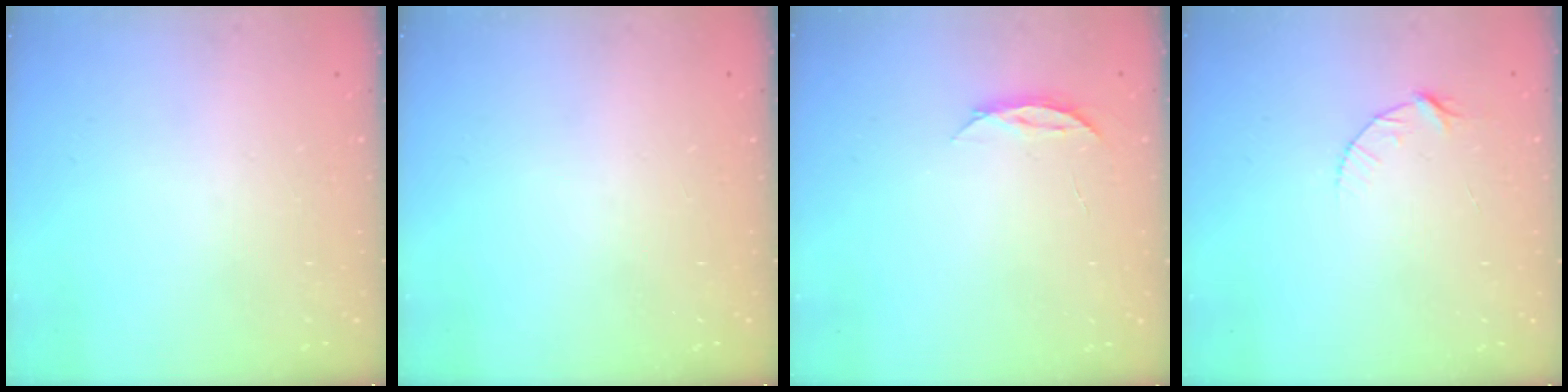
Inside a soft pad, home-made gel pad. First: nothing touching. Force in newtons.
{"total": 0.0}
{"total": 3.7, "press": 3.6, "slide": 0.4}
{"total": 5.5, "press": 5.4, "slide": 0.6}